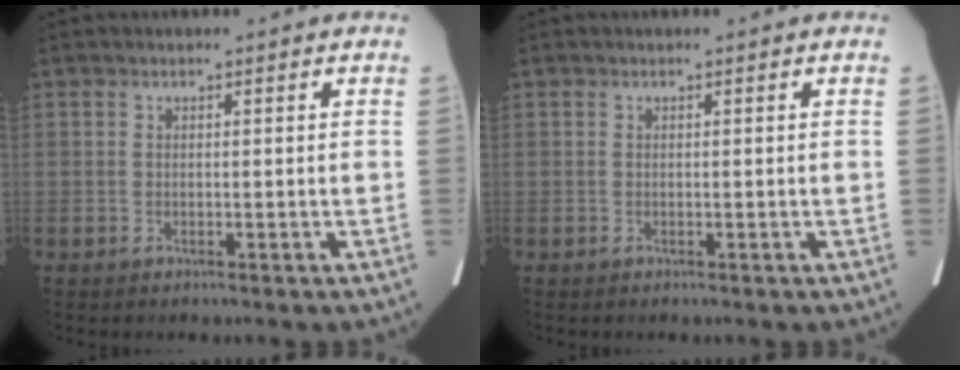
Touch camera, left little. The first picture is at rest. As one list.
[{"total": 0.0}]